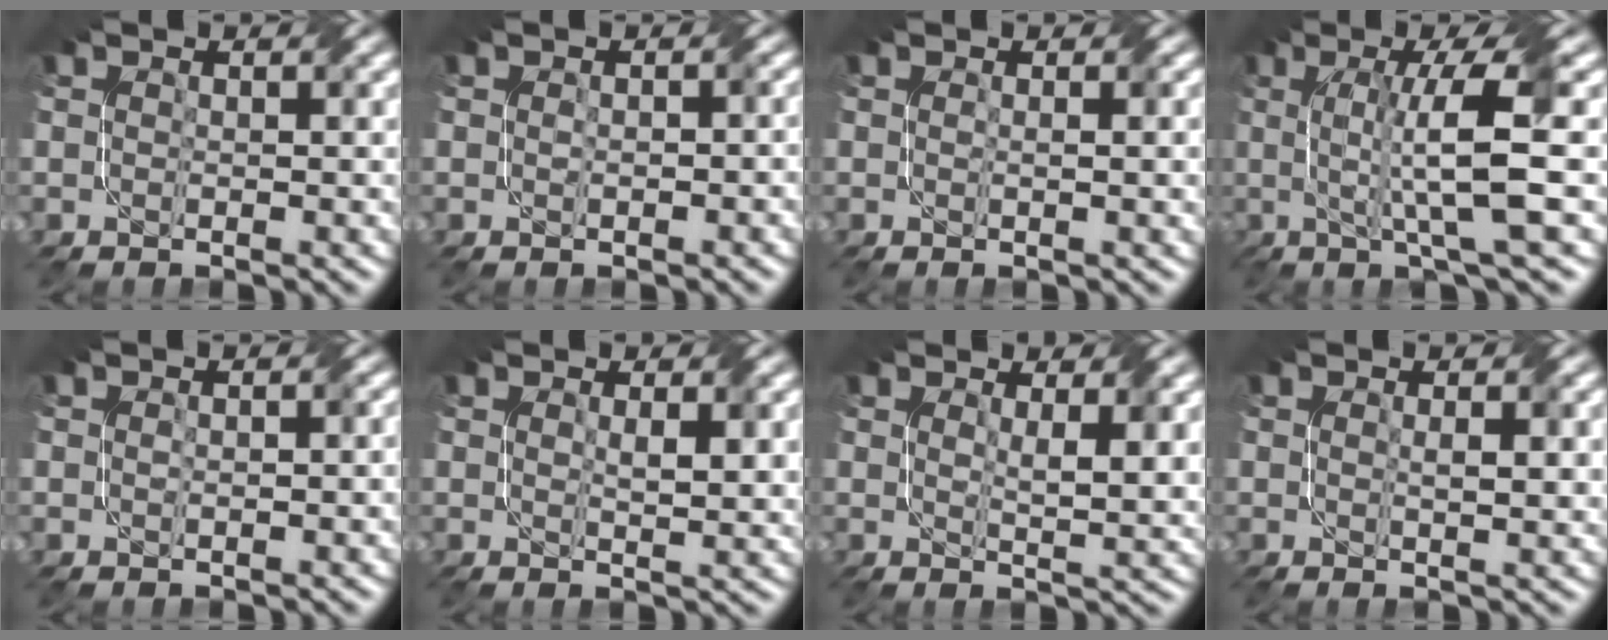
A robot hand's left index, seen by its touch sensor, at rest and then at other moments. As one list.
[{"total": 1.3, "force": [-0.2, 0.7, 1.1], "torque": [-0.021, 0.001, 0.001]}, {"total": 1.6, "force": [0.2, 0.2, 1.6], "torque": [-0.022, 0.003, 0.002]}, {"total": 8.2, "force": [0.3, 1.1, 8.1], "torque": [-0.126, 0.006, 0.006]}, {"total": 1.0, "force": [-0.1, 0.4, 0.9], "torque": [-0.017, 0.002, 0.001]}, {"total": 2.5, "force": [0.8, 0.4, 2.3], "torque": [-0.039, -0.002, 0.017]}, {"total": 3.1, "force": [1.4, 0.5, 2.7], "torque": [-0.046, -0.008, 0.026]}, {"total": 2.1, "force": [0.4, 0.3, 2.0], "torque": [-0.030, 0.001, 0.007]}]